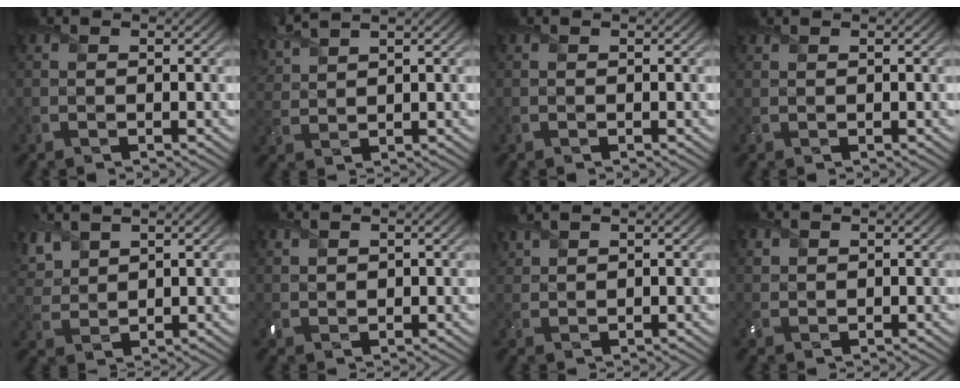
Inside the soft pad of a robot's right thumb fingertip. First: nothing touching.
{"total": 4.0, "force": [3.6, 0.6, 1.7], "torque": [-0.052, 0.016, 0.079]}
{"total": 0.0}
{"total": 0.6, "force": [0.6, 0.0, 0.1], "torque": [-0.007, 0.003, 0.016]}
{"total": 5.3, "force": [3.8, 2.4, 2.8], "torque": [-0.083, 0.011, 0.081]}
{"total": 1.7, "force": [1.4, 0.8, 0.7], "torque": [-0.021, 0.003, 0.035]}
{"total": 2.4, "force": [2.3, 0.4, 0.7], "torque": [-0.022, 0.011, 0.053]}
{"total": 1.3, "force": [1.1, 0.7, 0.3], "torque": [-0.012, 0.001, 0.027]}